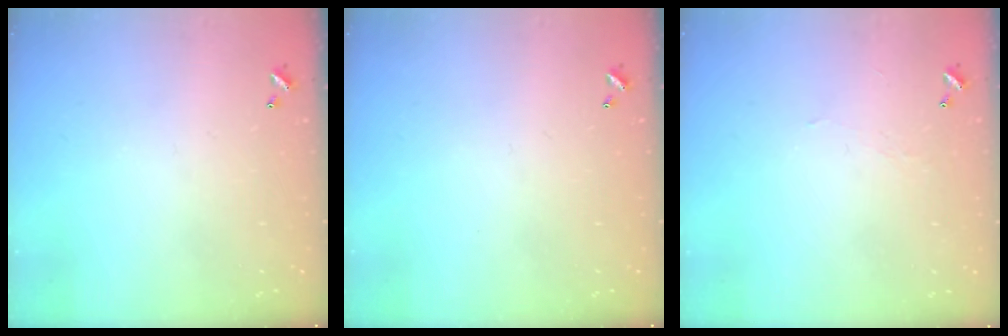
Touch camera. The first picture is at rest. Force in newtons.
{"total": 0.0}
{"total": 1.7, "press": 1.7, "slide": 0.4}